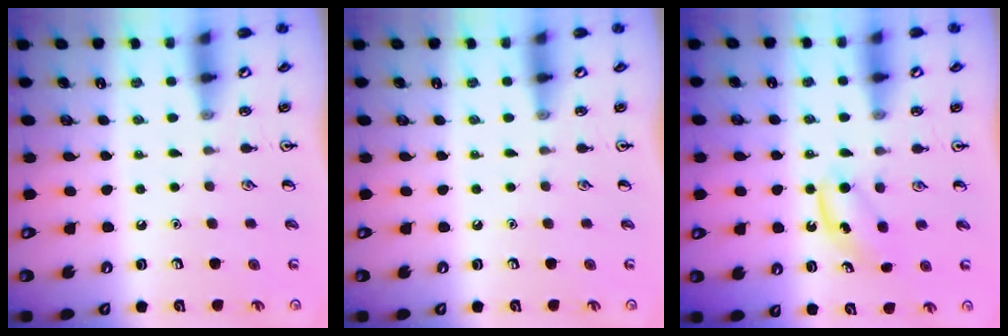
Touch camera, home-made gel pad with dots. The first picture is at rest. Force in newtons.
{"total": 0.0}
{"total": 4.8, "press": 4.6, "slide": 1.6}